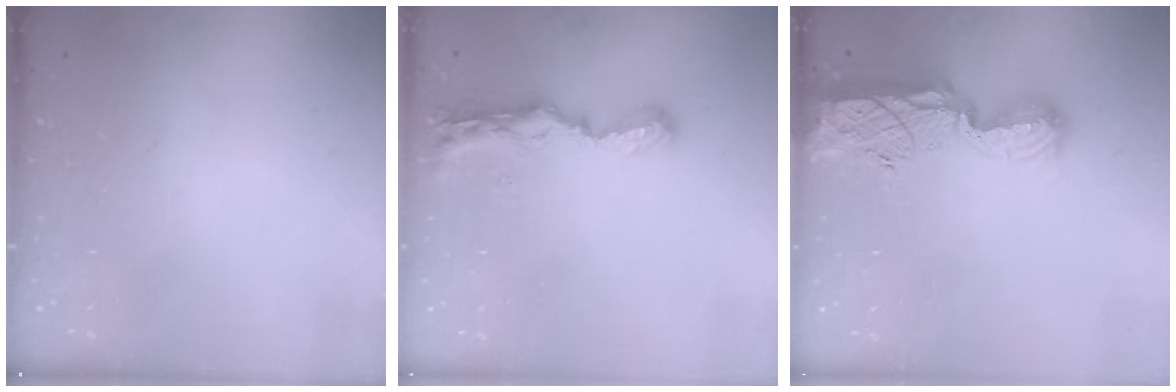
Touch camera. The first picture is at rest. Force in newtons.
{"total": 8.7, "press": 8.7, "slide": 0.3}
{"total": 15.4, "press": 14.2, "slide": 6.0}